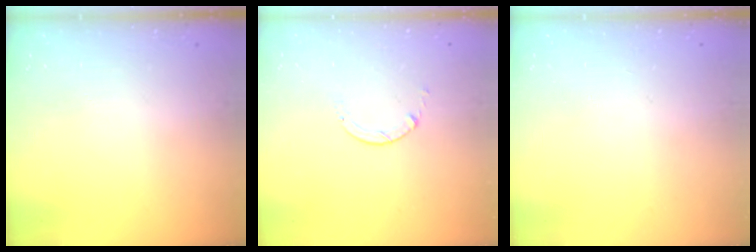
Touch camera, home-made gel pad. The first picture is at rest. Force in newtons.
{"total": 0.7, "press": 0.7, "slide": 0.1}
{"total": 2.6, "press": 2.6, "slide": 0.2}